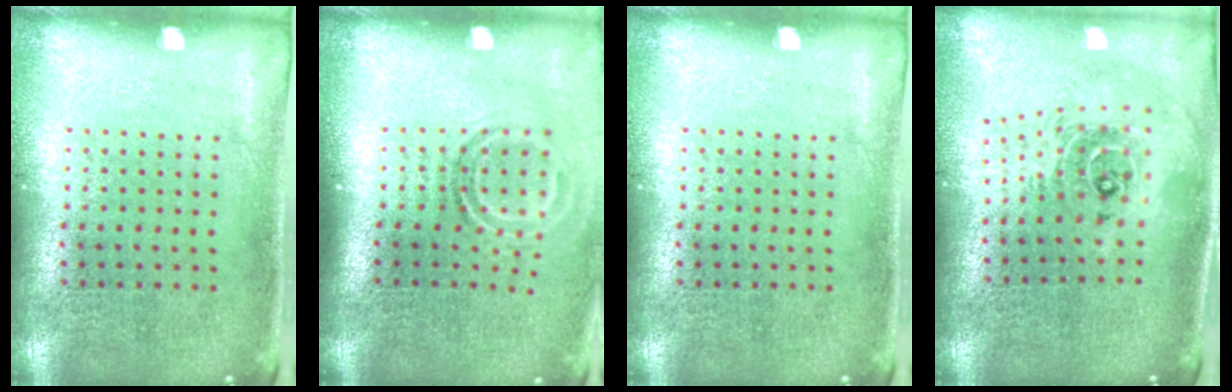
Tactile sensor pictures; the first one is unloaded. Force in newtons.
{"total": 1.7, "press": 1.1, "slide": 1.3}
{"total": 0.0}
{"total": 2.2, "press": 1.7, "slide": 1.5}